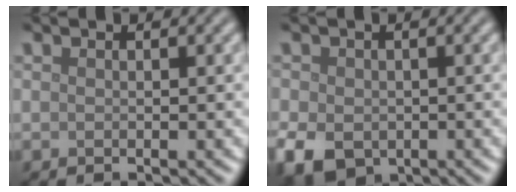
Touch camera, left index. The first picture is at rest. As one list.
[{"total": 5.2, "force": [-1.7, 3.9, 2.8], "torque": [-0.070, -0.018, -0.032]}]